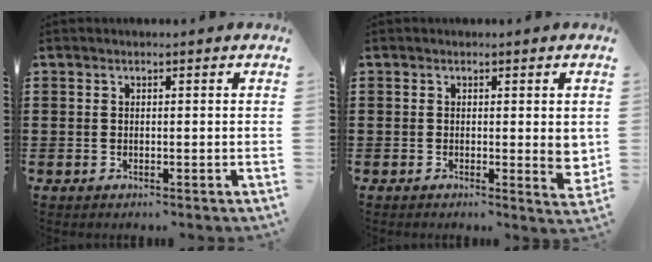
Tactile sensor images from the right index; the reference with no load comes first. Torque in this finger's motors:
{"motor_torque": [0.50, 0.28, 0.12, 0.03]}